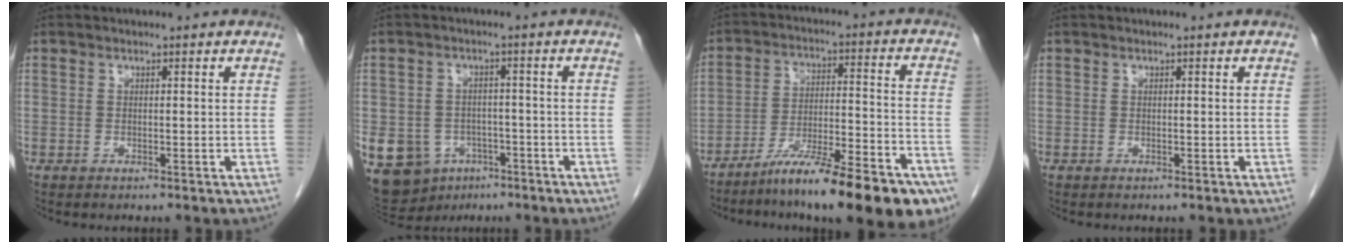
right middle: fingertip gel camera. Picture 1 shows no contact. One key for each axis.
{"total": 16.1, "fx": -7.3, "fy": 12.9, "fz": 6.4, "tx": -0.177, "ty": 0.003, "tz": -0.096}
{"total": 20.2, "fx": -14.8, "fy": 2.3, "fz": 13.5, "tx": -0.147, "ty": 0.004, "tz": -0.235}
{"total": 0.0}